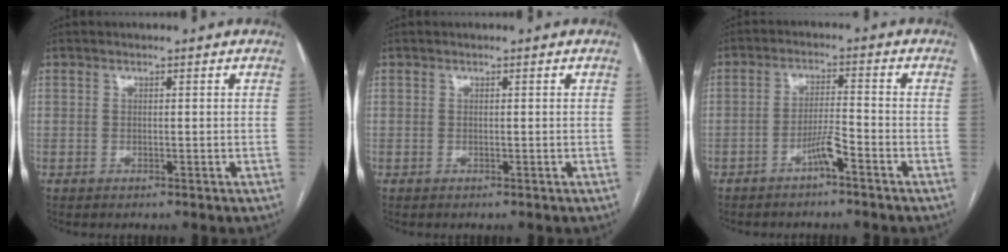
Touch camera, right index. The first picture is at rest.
{"total": 0.0}
{"total": 3.9, "force": [-2.6, 0.0, 2.9], "torque": [-0.055, 0.005, -0.048]}